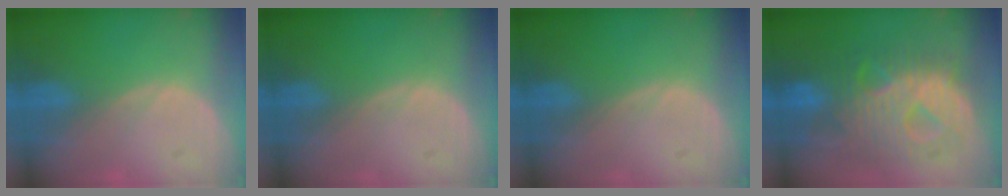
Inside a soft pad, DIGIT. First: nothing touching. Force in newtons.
{"total": 0.0}
{"total": 0.0}
{"total": 12.1, "press": 12.0, "slide": 1.3}